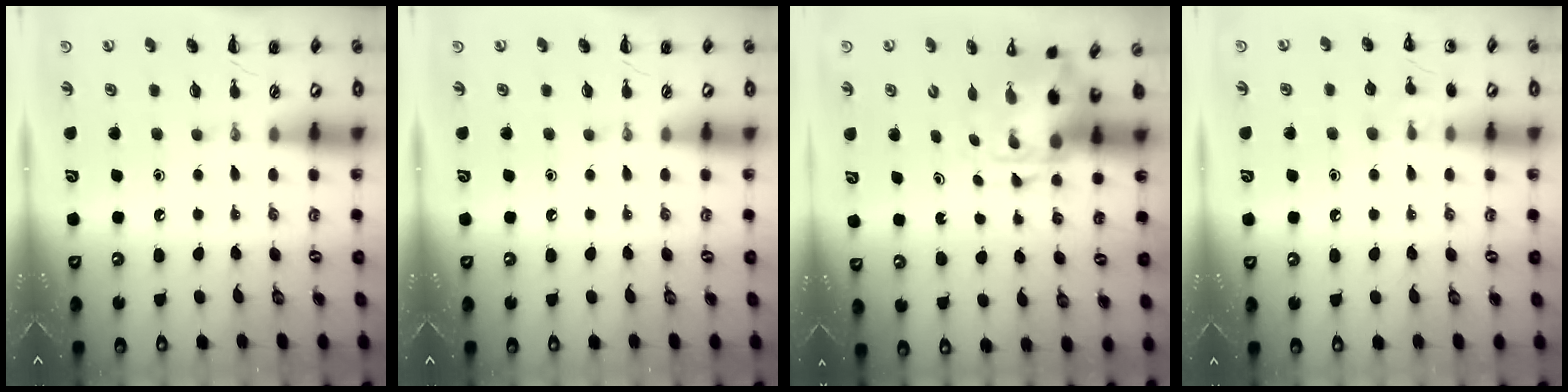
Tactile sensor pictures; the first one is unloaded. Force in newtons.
{"total": 0.0}
{"total": 3.8, "press": 3.7, "slide": 0.9}
{"total": 7.8, "press": 7.4, "slide": 2.3}